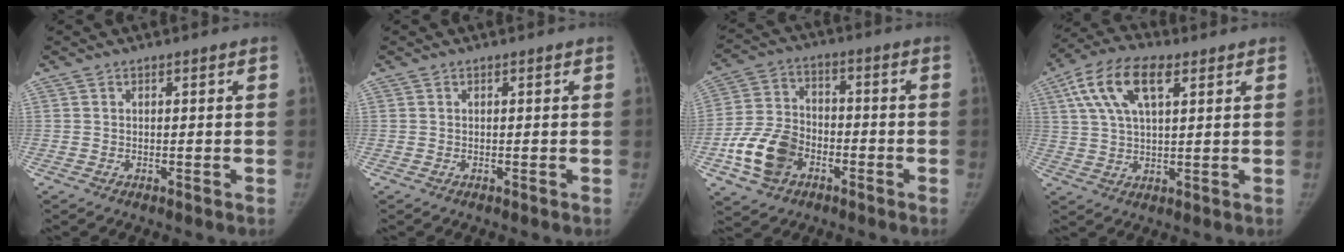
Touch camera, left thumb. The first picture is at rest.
{"total": 0.0}
{"total": 12.5, "force": [-5.1, 9.1, 6.9], "torque": [-0.118, 0.026, -0.095]}
{"total": 12.5, "force": [5.2, 5.8, 9.7], "torque": [-0.185, 0.015, 0.090]}